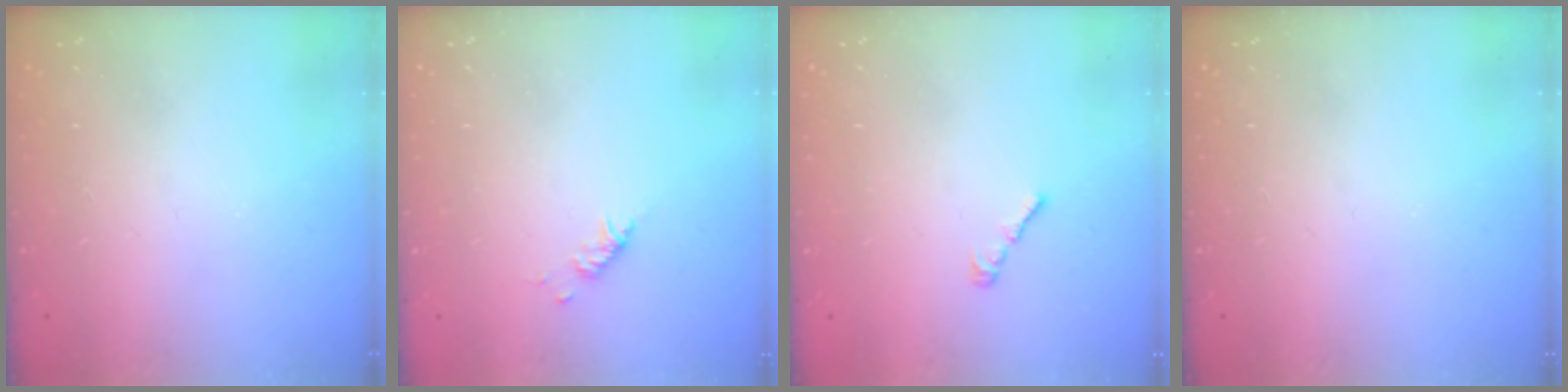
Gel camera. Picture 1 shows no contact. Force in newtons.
{"total": 2.9, "press": 2.9, "slide": 0.6}
{"total": 1.1, "press": 0.9, "slide": 0.5}
{"total": 0.0}